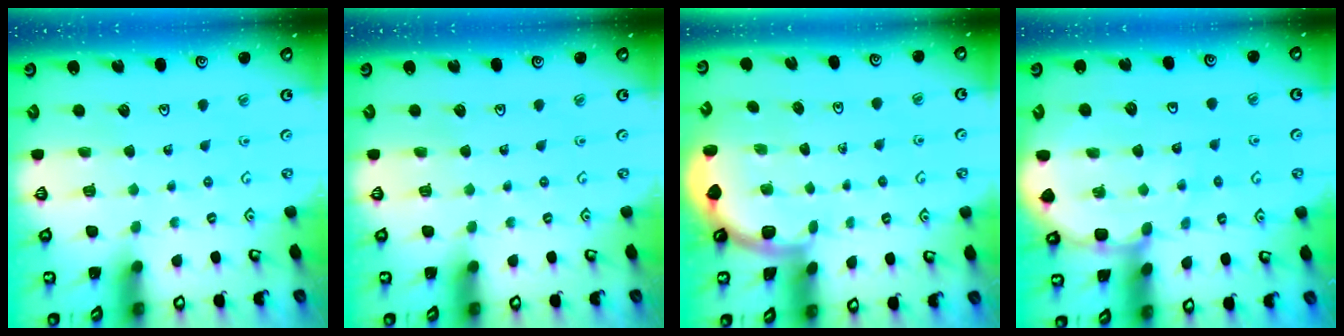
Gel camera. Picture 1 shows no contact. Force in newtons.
{"total": 0.0}
{"total": 1.9, "press": 1.9, "slide": 0.0}
{"total": 8.5, "press": 8.4, "slide": 1.2}